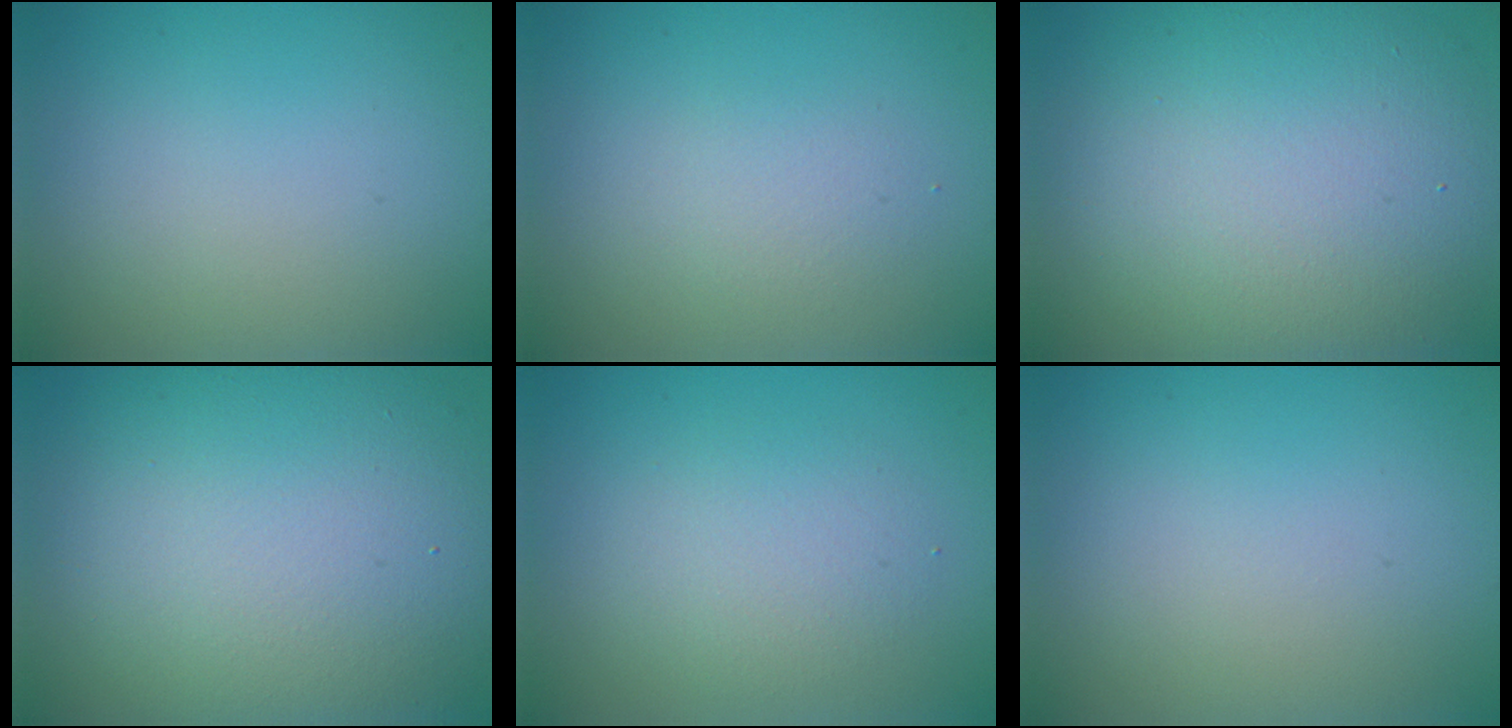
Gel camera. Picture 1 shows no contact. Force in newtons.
{"total": 1.4, "press": 1.4, "slide": 0.0}
{"total": 12.0, "press": 12.0, "slide": 0.5}
{"total": 14.1, "press": 14.1, "slide": 0.6}
{"total": 2.5, "press": 2.5, "slide": 0.2}
{"total": 0.0}